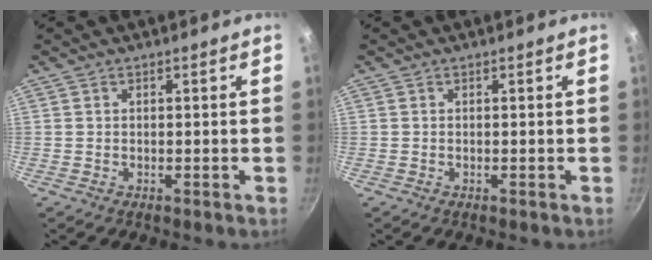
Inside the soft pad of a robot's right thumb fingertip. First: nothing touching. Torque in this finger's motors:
{"motor_torque": [-0.11, -0.04, 0.27, -0.18, 0.05]}